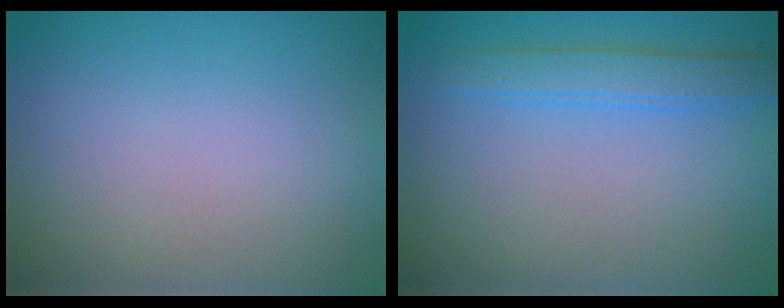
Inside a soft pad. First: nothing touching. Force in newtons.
{"total": 2.6, "press": 2.6, "slide": 0.0}